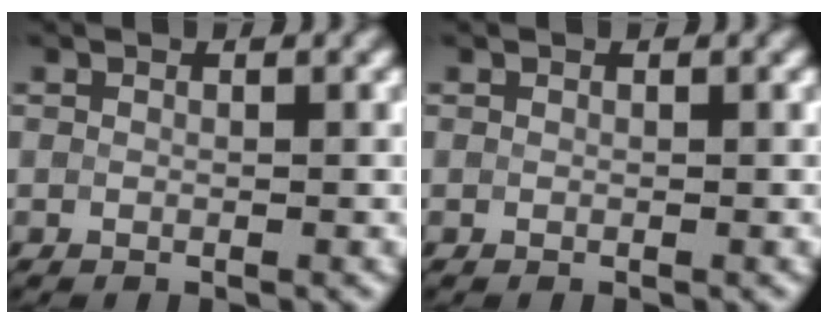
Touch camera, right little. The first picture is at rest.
{"total": 0.0}